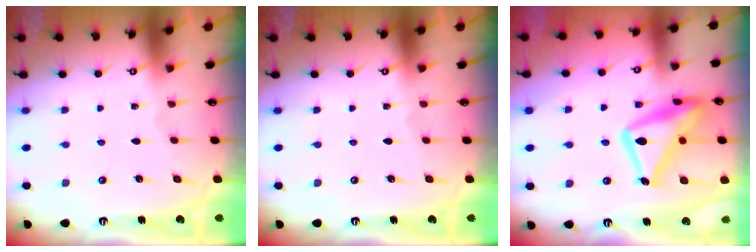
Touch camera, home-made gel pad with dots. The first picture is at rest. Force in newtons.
{"total": 0.0}
{"total": 20.9, "press": 20.8, "slide": 1.3}